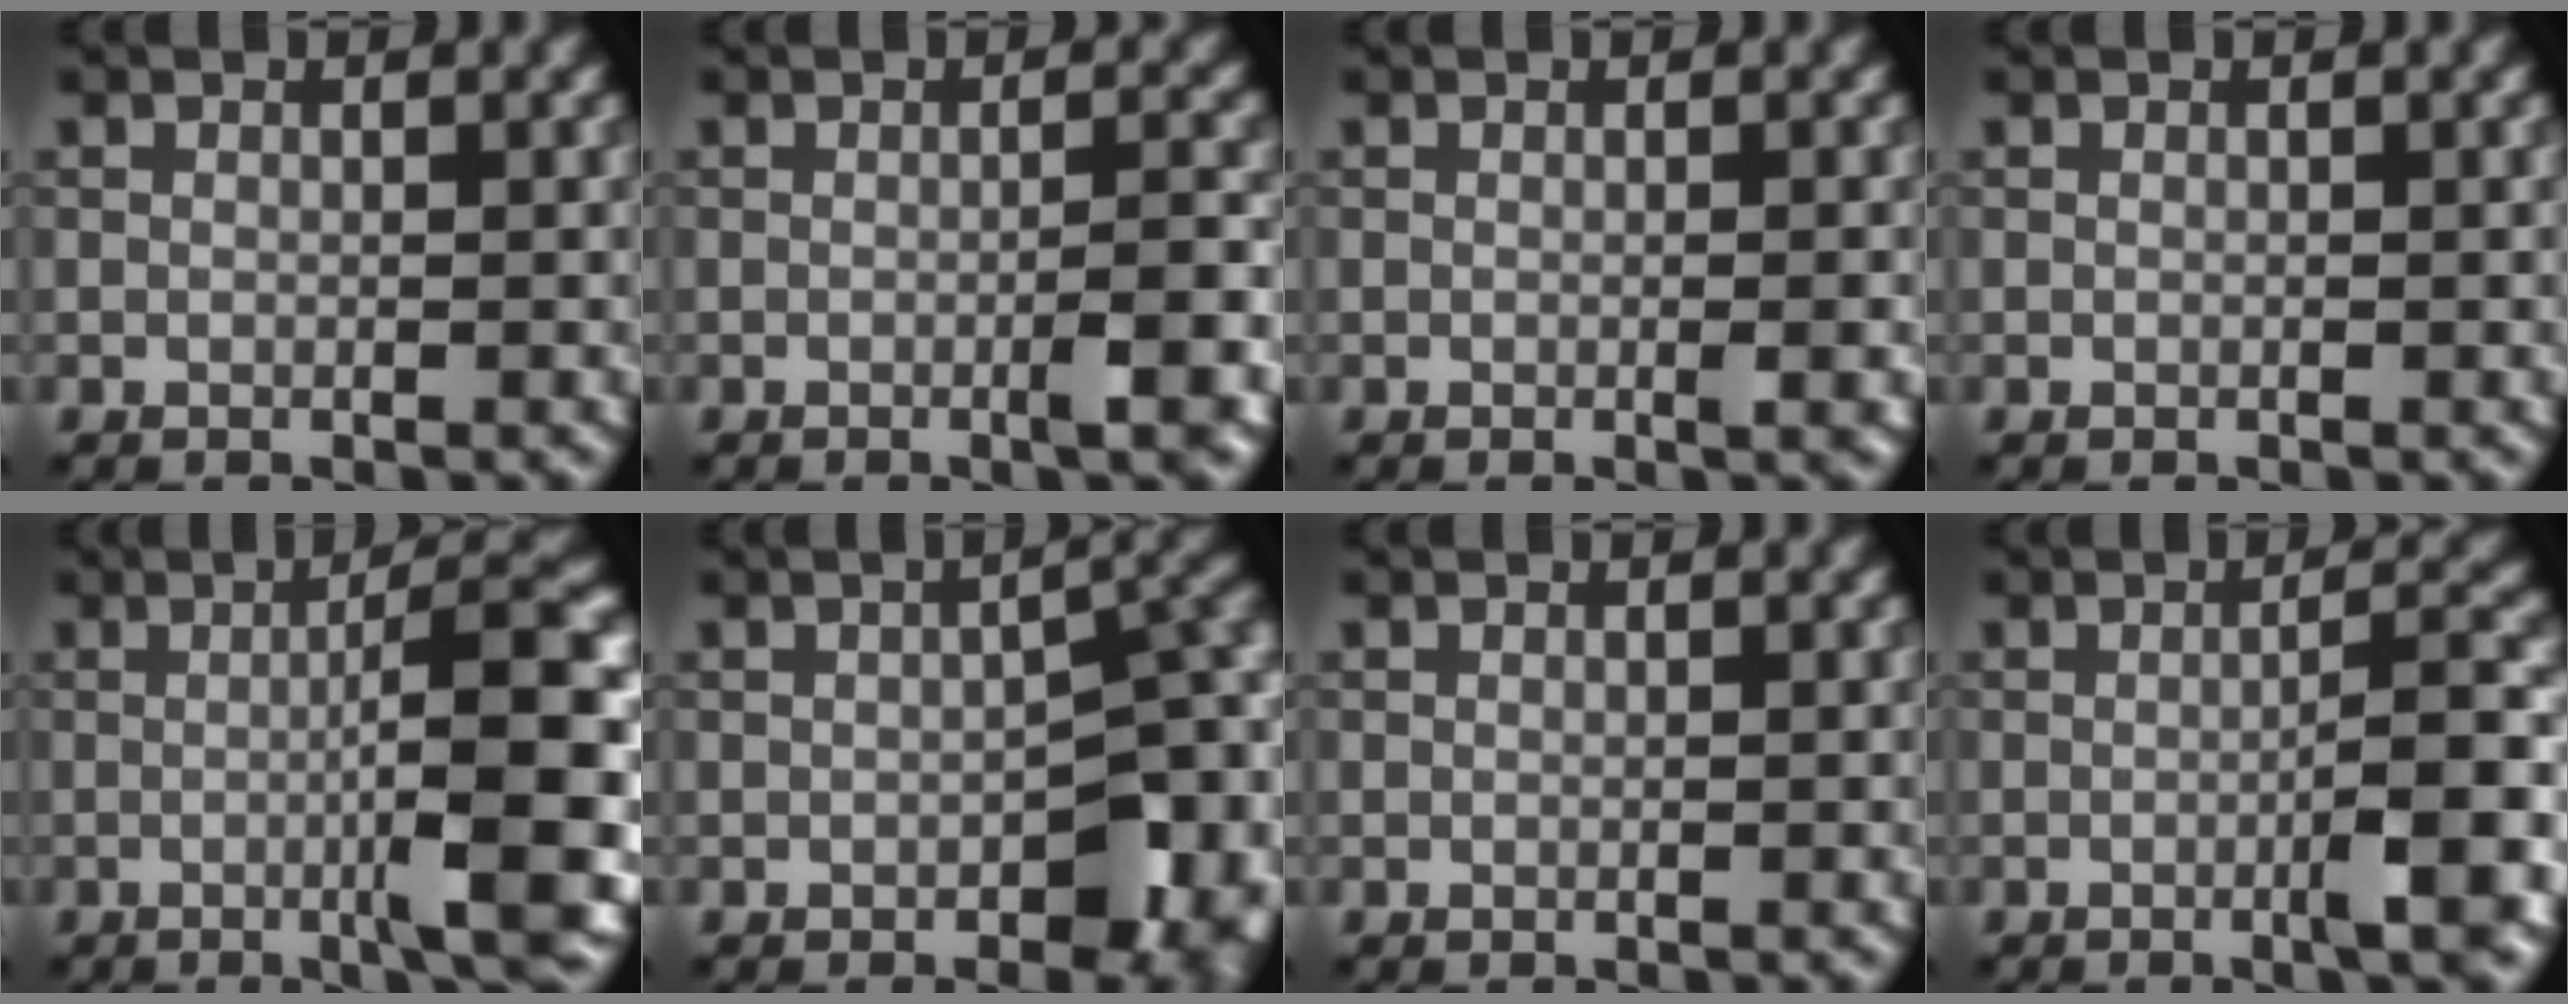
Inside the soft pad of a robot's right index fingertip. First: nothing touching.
{"total": 2.9, "force": [-0.9, 0.4, 2.7], "torque": [-0.038, 0.006, -0.020]}
{"total": 0.9, "force": [-0.2, 0.0, 0.9], "torque": [-0.013, 0.000, -0.003]}
{"total": 0.0}
{"total": 9.9, "force": [-1.0, 1.5, 9.7], "torque": [-0.120, 0.009, -0.020]}
{"total": 6.5, "force": [-2.1, 3.2, 5.3], "torque": [-0.056, 0.004, -0.028]}
{"total": 0.0}
{"total": 5.0, "force": [-1.4, 0.6, 4.8], "torque": [-0.065, 0.012, -0.030]}